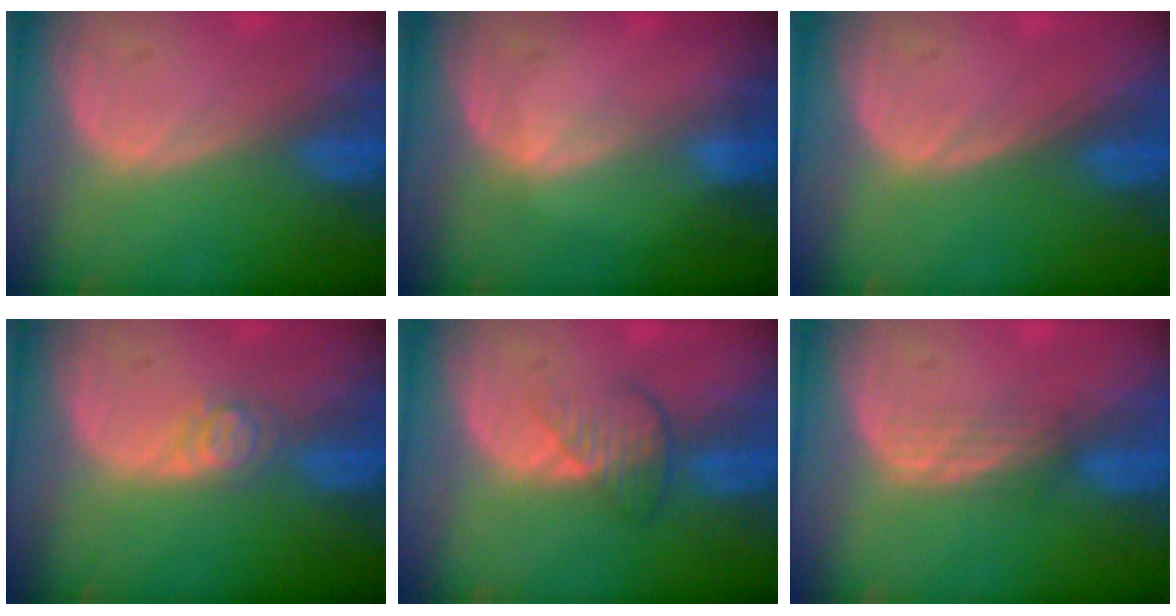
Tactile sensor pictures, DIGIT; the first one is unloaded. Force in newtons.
{"total": 0.9, "press": 0.8, "slide": 0.2}
{"total": 0.0}
{"total": 2.6, "press": 2.6, "slide": 0.3}
{"total": 3.7, "press": 3.4, "slide": 1.5}
{"total": 2.4, "press": 2.3, "slide": 0.5}